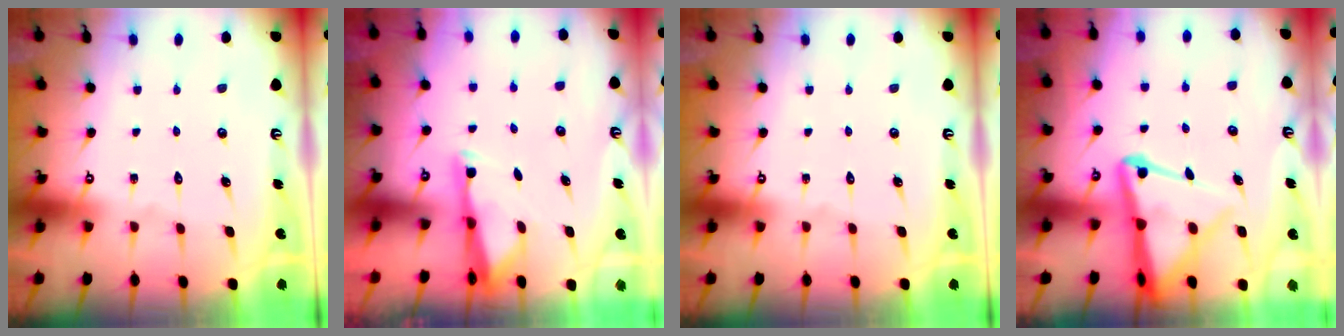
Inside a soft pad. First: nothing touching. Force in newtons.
{"total": 2.9, "press": 2.9, "slide": 0.6}
{"total": 0.0}
{"total": 9.4, "press": 9.3, "slide": 1.0}